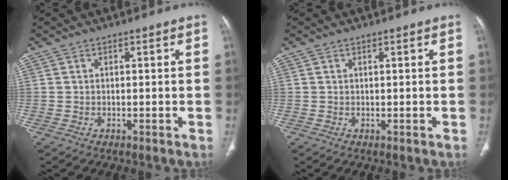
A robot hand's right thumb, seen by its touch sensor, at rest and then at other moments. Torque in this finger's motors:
{"motor_torque": [-0.25, 0.16, -0.14, 0.08, 0.00]}